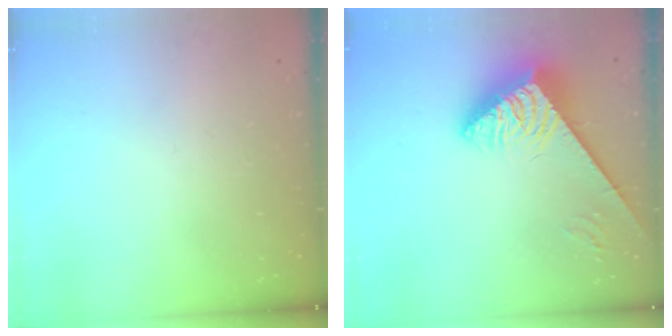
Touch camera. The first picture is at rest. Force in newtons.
{"total": 4.7, "press": 4.7, "slide": 0.7}